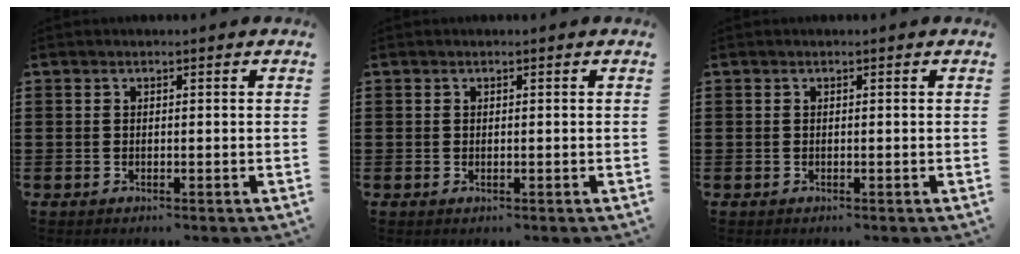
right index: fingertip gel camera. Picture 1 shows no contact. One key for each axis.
{"total": 0.0}
{"total": 0.0}